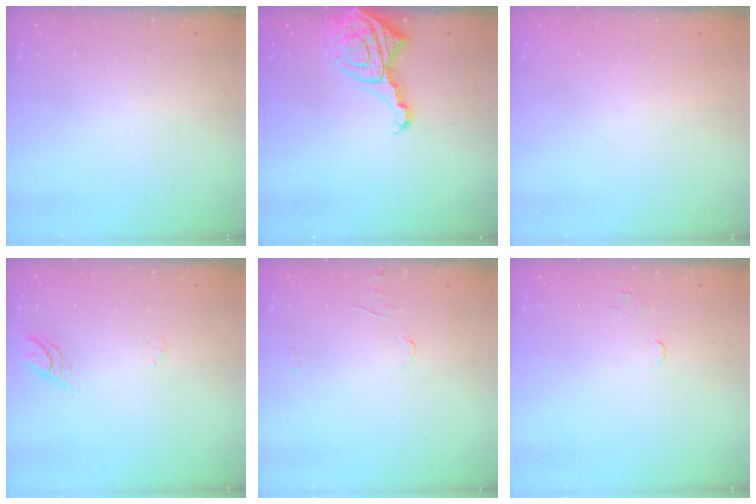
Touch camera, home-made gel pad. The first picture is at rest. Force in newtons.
{"total": 10.8, "press": 10.8, "slide": 1.0}
{"total": 0.0}
{"total": 3.7, "press": 3.7, "slide": 0.3}
{"total": 5.4, "press": 5.4, "slide": 0.5}
{"total": 5.9, "press": 5.9, "slide": 0.6}